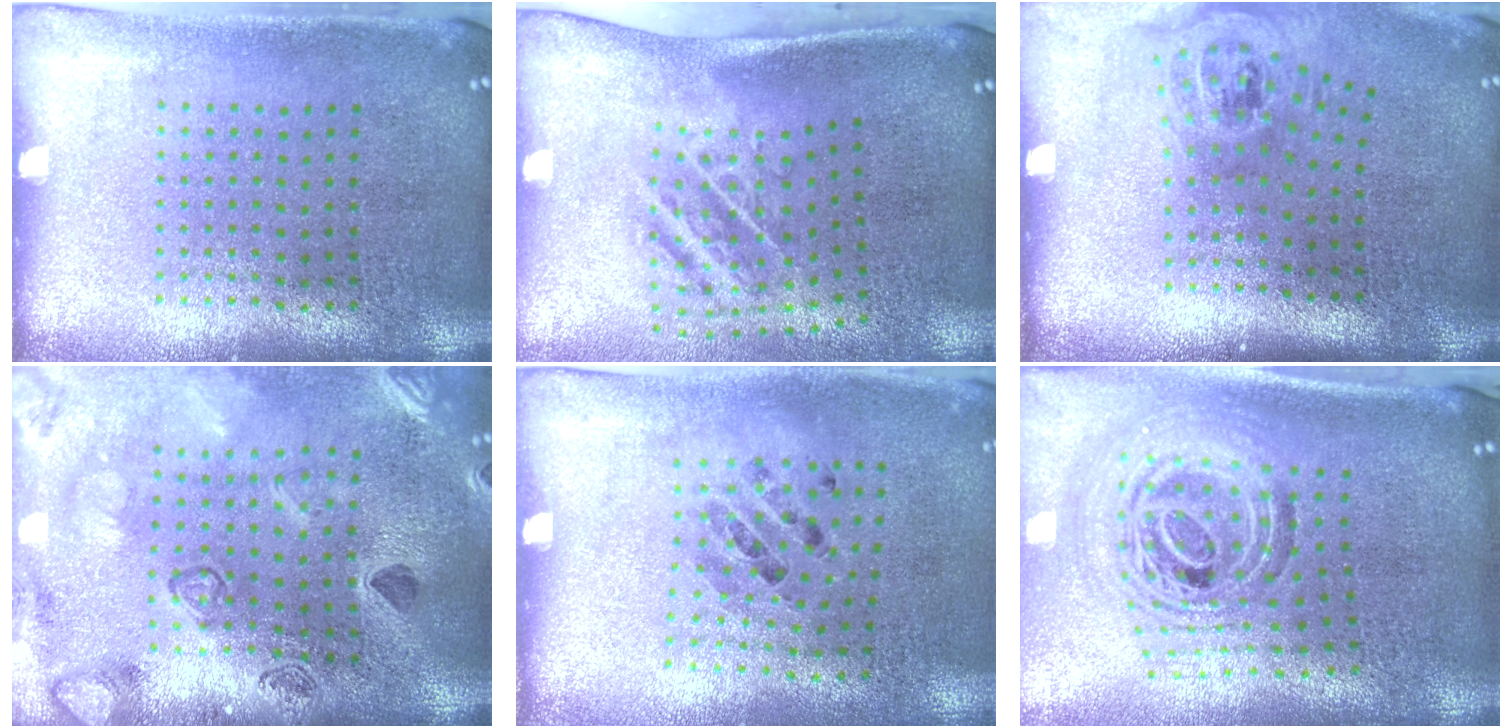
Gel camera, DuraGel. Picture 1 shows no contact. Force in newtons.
{"total": 2.0, "press": 1.2, "slide": 1.6}
{"total": 1.6, "press": 1.2, "slide": 1.2}
{"total": 2.3, "press": 2.3, "slide": 0.5}
{"total": 0.9, "press": 0.7, "slide": 0.5}
{"total": 1.8, "press": 1.5, "slide": 1.0}